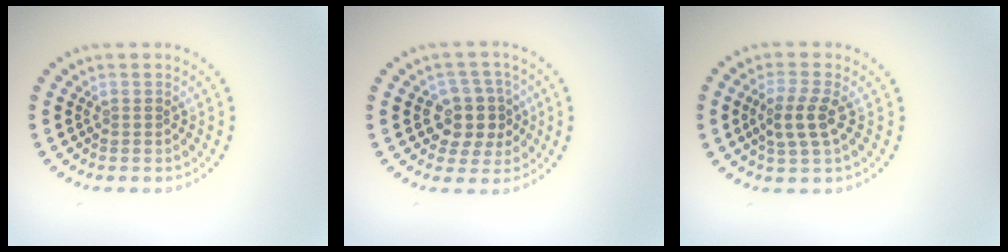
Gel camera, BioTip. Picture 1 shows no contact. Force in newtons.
{"total": 4.1, "press": 3.8, "slide": 1.6}
{"total": 2.9, "press": 2.7, "slide": 1.2}